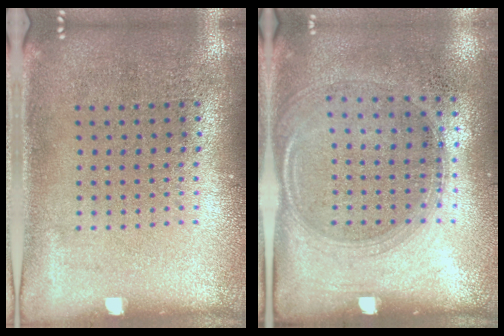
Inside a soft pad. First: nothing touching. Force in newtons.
{"total": 1.4, "press": 1.2, "slide": 0.6}